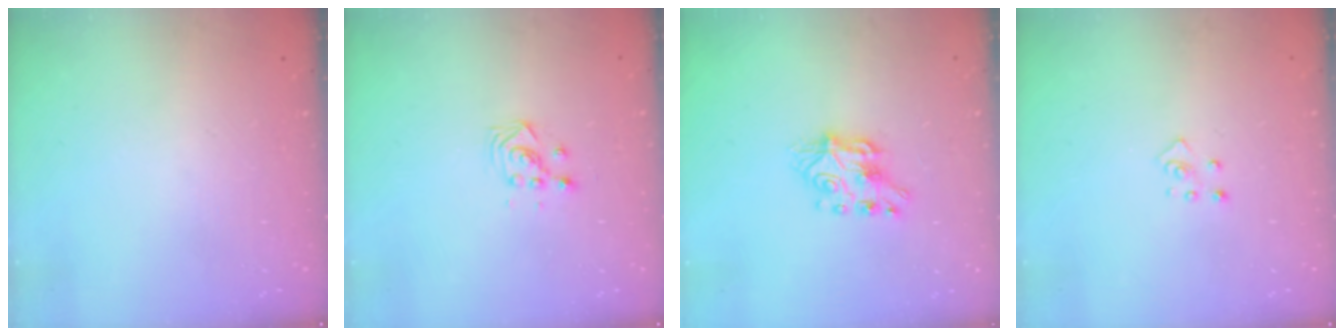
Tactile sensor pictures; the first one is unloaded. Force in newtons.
{"total": 2.9, "press": 2.9, "slide": 0.4}
{"total": 6.9, "press": 6.9, "slide": 0.5}
{"total": 2.8, "press": 2.8, "slide": 0.3}